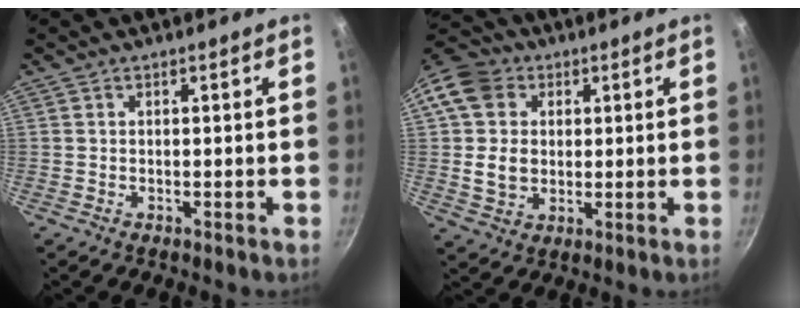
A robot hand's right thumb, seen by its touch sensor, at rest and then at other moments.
{"total": 12.3, "force": [2.6, 10.2, 6.4], "torque": [-0.094, 0.007, 0.039]}